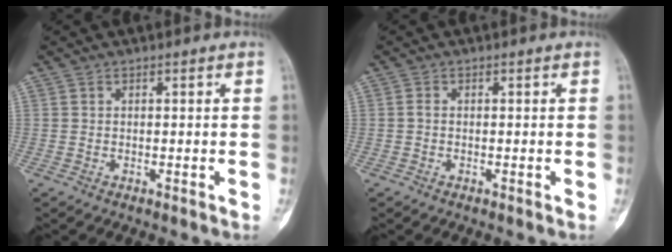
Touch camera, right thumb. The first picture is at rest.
{"total": 0.6, "force": [-0.2, 0.4, 0.5], "torque": [-0.009, 0.001, -0.007]}